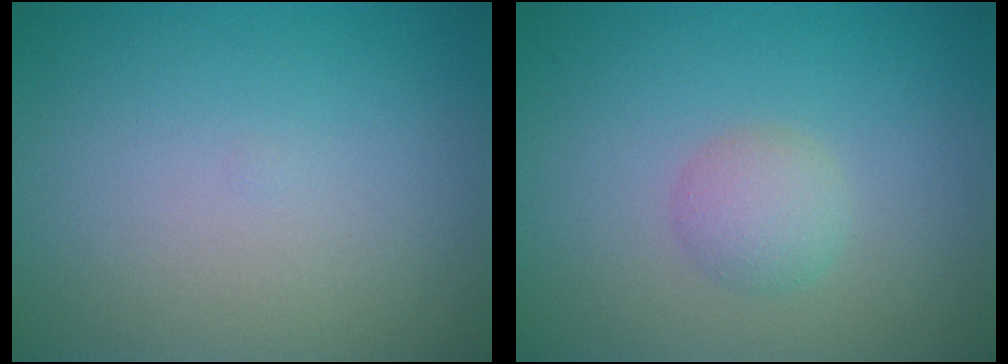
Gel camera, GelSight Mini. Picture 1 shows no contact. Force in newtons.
{"total": 2.0, "press": 2.0, "slide": 0.0}